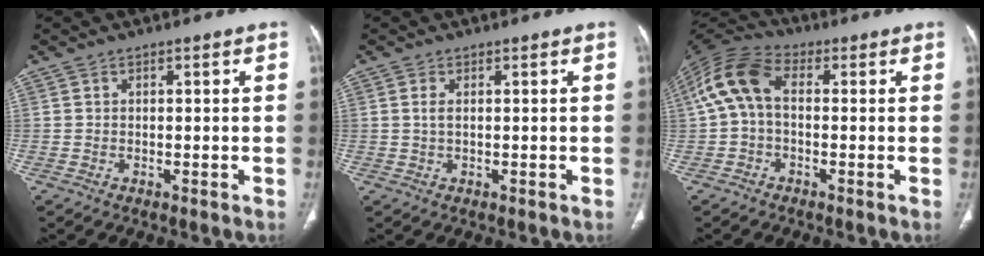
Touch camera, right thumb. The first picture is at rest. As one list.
[{"total": 1.5, "force": [0.3, 0.6, 1.3], "torque": [-0.034, 0.003, 0.012]}, {"total": 10.8, "force": [0.7, 6.7, 8.4], "torque": [-0.173, 0.033, 0.002]}]